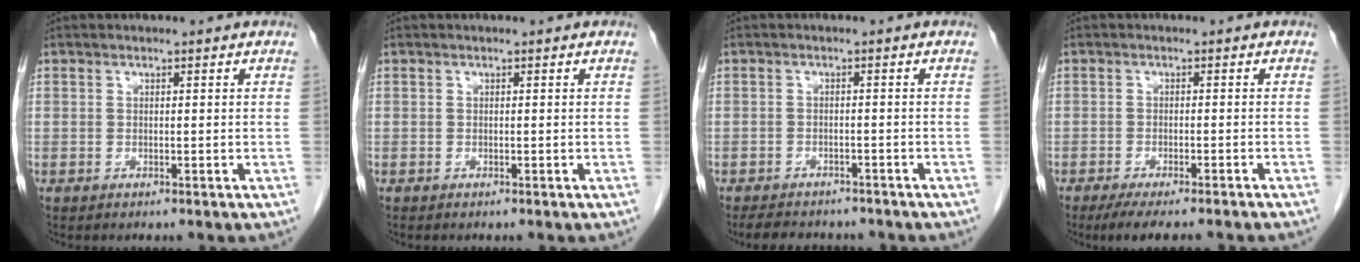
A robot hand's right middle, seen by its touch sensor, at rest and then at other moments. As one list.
[{"total": 0.0}, {"total": 7.4, "force": [-6.5, 2.7, 2.4], "torque": [-0.038, -0.002, -0.087]}, {"total": 8.1, "force": [-6.7, 0.5, 4.4], "torque": [-0.053, -0.013, -0.098]}]